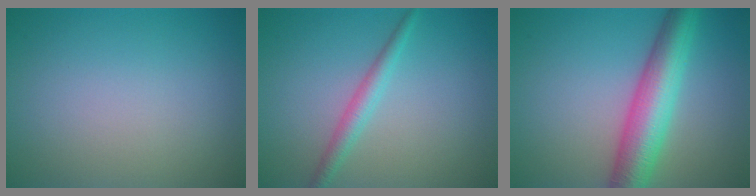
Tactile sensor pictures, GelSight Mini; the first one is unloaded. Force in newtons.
{"total": 2.1, "press": 2.1, "slide": 0.0}
{"total": 7.1, "press": 7.1, "slide": 0.1}